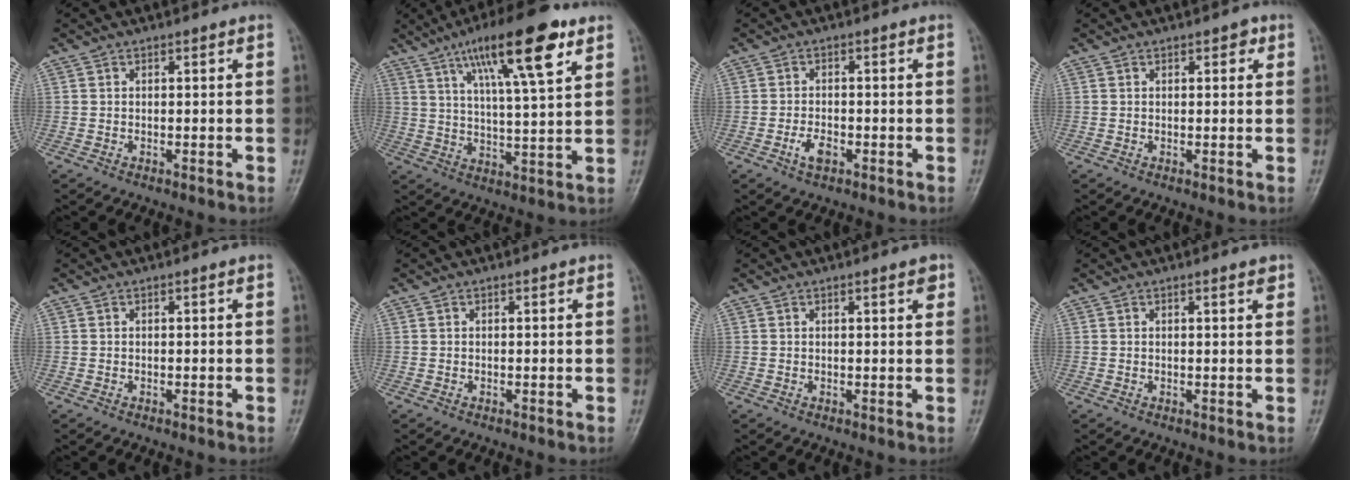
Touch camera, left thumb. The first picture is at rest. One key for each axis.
{"total": 16.9, "fx": 9.0, "fy": 3.8, "fz": 13.8, "tx": -0.212, "ty": -0.026, "tz": 0.147}
{"total": 3.1, "fx": -1.4, "fy": 1.7, "fz": 2.2, "tx": -0.041, "ty": 0.005, "tz": -0.026}
{"total": 1.7, "fx": 0.8, "fy": 1.0, "fz": 1.1, "tx": -0.001, "ty": 0.000, "tz": 0.008}
{"total": 0.0}
{"total": 0.0}
{"total": 2.0, "fx": 1.1, "fy": 0.5, "fz": 1.5, "tx": -0.016, "ty": -0.004, "tz": 0.013}
{"total": 1.5, "fx": 1.0, "fy": 0.4, "fz": 1.1, "tx": -0.013, "ty": -0.004, "tz": 0.012}